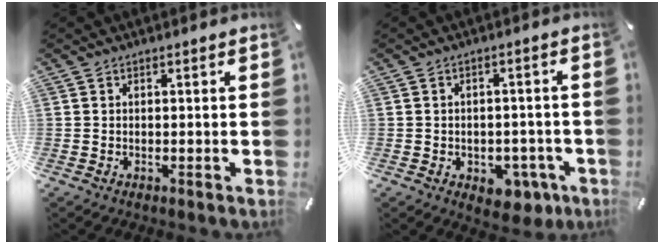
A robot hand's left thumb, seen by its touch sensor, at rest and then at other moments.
{"total": 6.0, "force": [-2.4, 4.2, 3.5], "torque": [-0.038, 0.016, -0.039]}